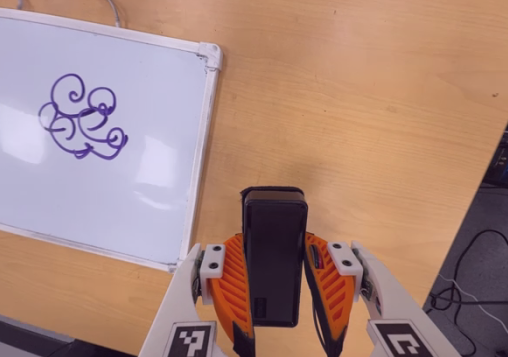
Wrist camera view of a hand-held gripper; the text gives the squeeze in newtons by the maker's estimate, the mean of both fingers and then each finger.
{"total": 6.2, "left": 3.9, "right": 8.4}